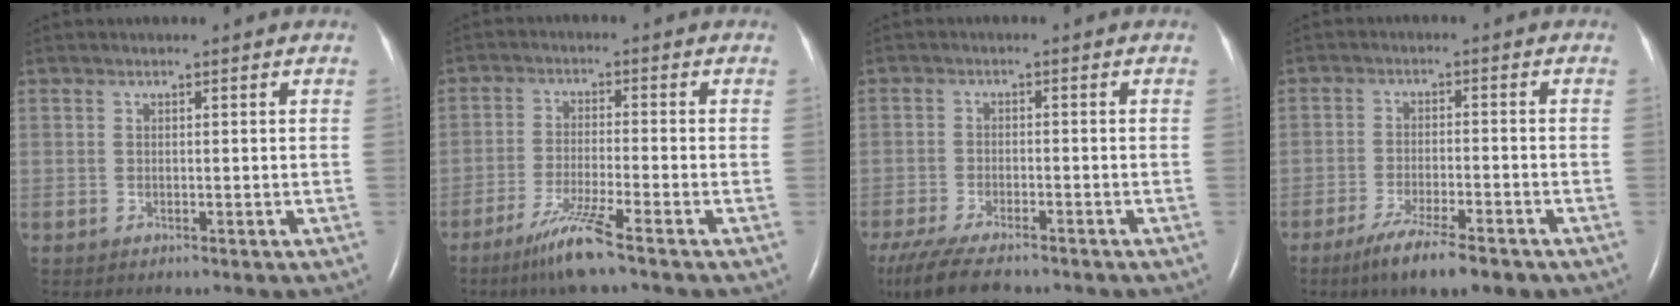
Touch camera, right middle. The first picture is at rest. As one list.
[{"total": 6.7, "force": [-4.6, -0.8, 4.7], "torque": [-0.097, -0.023, -0.093]}, {"total": 11.3, "force": [-9.1, 2.8, 6.1], "torque": [-0.114, -0.021, -0.147]}, {"total": 9.0, "force": [-6.4, 1.3, 6.2], "torque": [-0.102, -0.017, -0.099]}]